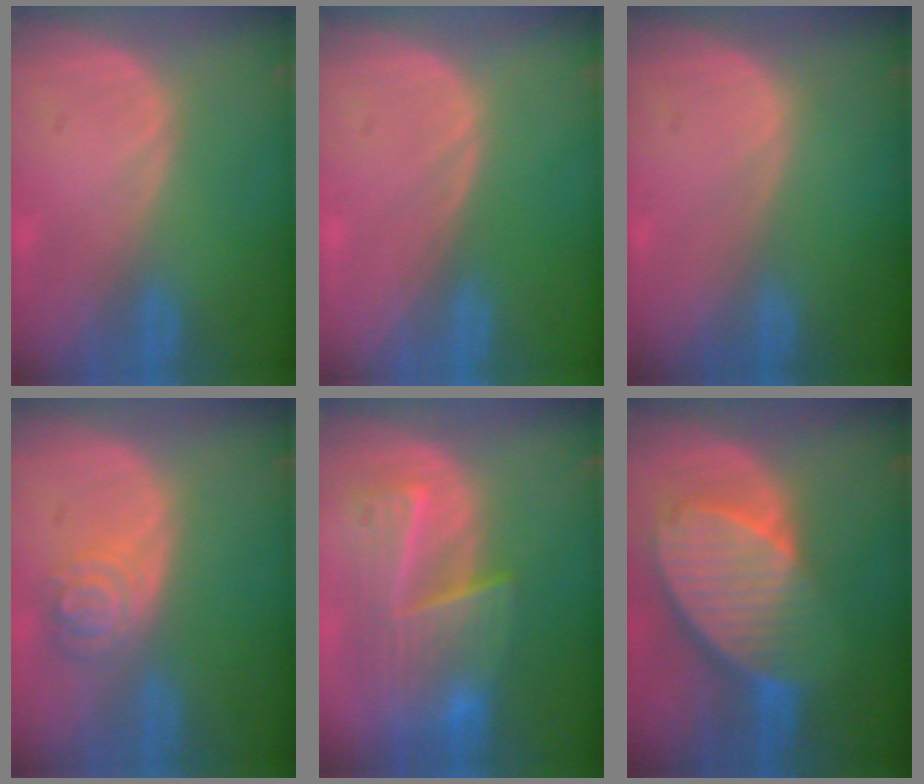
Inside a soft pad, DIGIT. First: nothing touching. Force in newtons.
{"total": 0.0}
{"total": 0.0}
{"total": 5.0, "press": 4.4, "slide": 2.3}
{"total": 9.5, "press": 8.4, "slide": 4.4}
{"total": 10.3, "press": 8.9, "slide": 5.2}